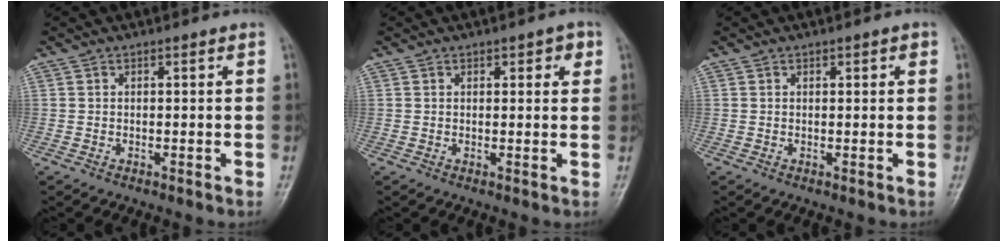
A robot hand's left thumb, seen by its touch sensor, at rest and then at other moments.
{"total": 3.2, "force": [1.5, 1.6, 2.3], "torque": [-0.009, -0.002, 0.016]}
{"total": 1.5, "force": [0.7, 0.7, 1.2], "torque": [-0.009, 0.000, 0.009]}